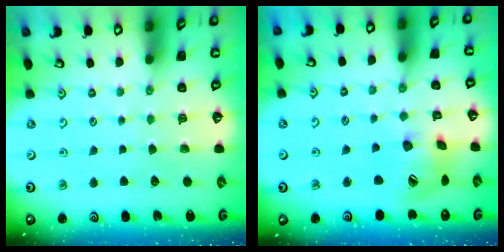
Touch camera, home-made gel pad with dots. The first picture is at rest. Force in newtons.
{"total": 15.3, "press": 15.1, "slide": 2.2}